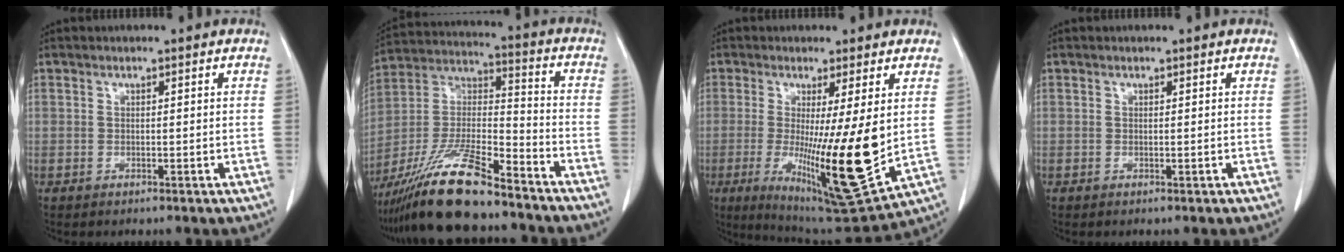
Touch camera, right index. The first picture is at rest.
{"total": 17.2, "force": [-13.4, 2.7, 10.4], "torque": [-0.222, -0.014, -0.248]}
{"total": 15.9, "force": [-1.4, 0.7, 15.8], "torque": [-0.269, -0.050, -0.015]}
{"total": 0.0}